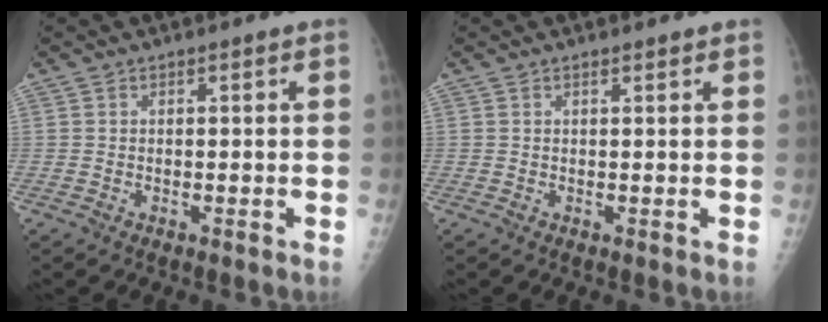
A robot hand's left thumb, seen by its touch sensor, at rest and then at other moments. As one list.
[{"total": 0.6, "force": [0.5, 0.1, 0.3], "torque": [-0.006, -0.003, 0.009]}]